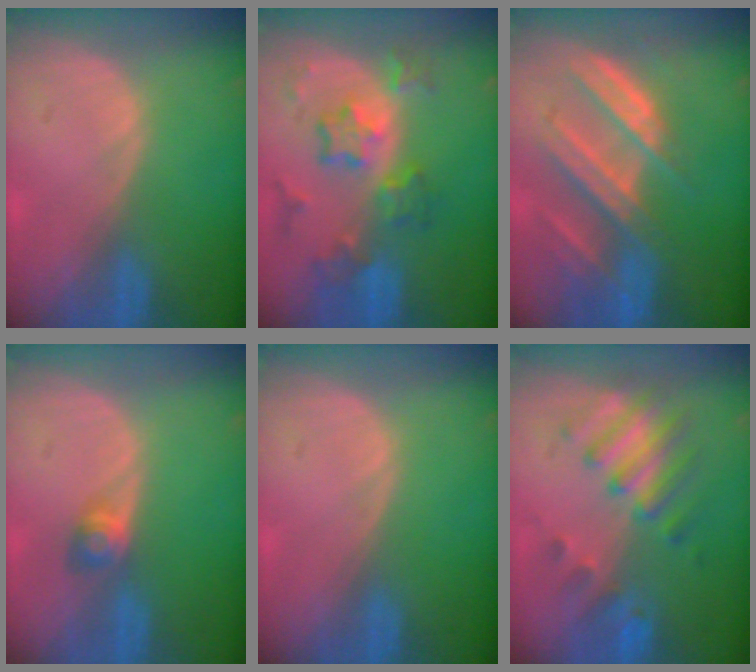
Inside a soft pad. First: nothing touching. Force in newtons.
{"total": 8.4, "press": 7.5, "slide": 4.0}
{"total": 9.0, "press": 8.2, "slide": 3.7}
{"total": 2.8, "press": 2.5, "slide": 1.1}
{"total": 0.0}
{"total": 7.2, "press": 7.0, "slide": 1.4}